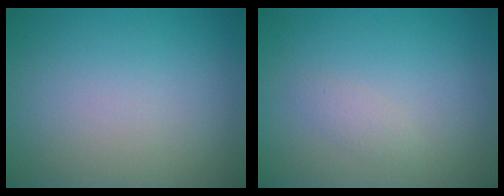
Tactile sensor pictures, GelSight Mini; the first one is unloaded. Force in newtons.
{"total": 1.1, "press": 1.1, "slide": 0.1}